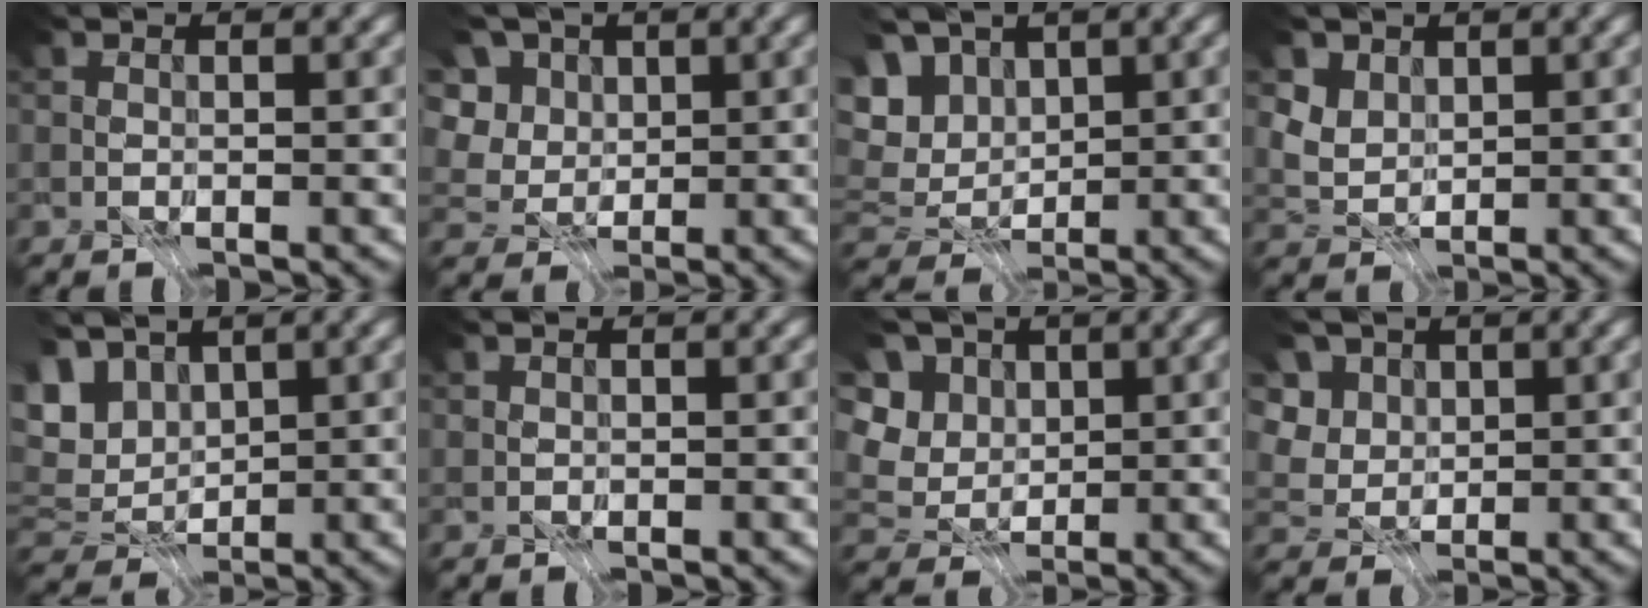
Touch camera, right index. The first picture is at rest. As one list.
[{"total": 4.9, "force": [1.6, 4.2, 2.0], "torque": [-0.065, 0.009, 0.028]}, {"total": 6.3, "force": [1.6, 4.2, 4.4], "torque": [-0.092, 0.007, 0.033]}, {"total": 2.6, "force": [2.3, 0.9, 0.5], "torque": [-0.032, -0.020, 0.054]}, {"total": 4.7, "force": [1.3, 2.2, 3.9], "torque": [-0.088, 0.004, 0.041]}, {"total": 0.0}, {"total": 6.6, "force": [1.5, 5.8, 2.9], "torque": [-0.094, 0.008, 0.029]}, {"total": 3.9, "force": [1.6, 3.1, 1.6], "torque": [-0.048, -0.004, 0.029]}]